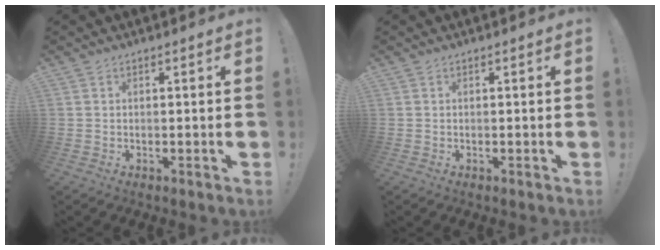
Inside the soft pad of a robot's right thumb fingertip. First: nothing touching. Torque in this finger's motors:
{"motor_torque": [-0.03, 0.03, -0.03, 0.03, 0.10]}